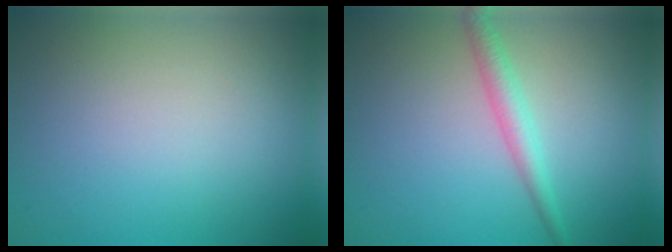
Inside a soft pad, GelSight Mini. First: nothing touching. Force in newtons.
{"total": 2.5, "press": 2.5, "slide": 0.1}